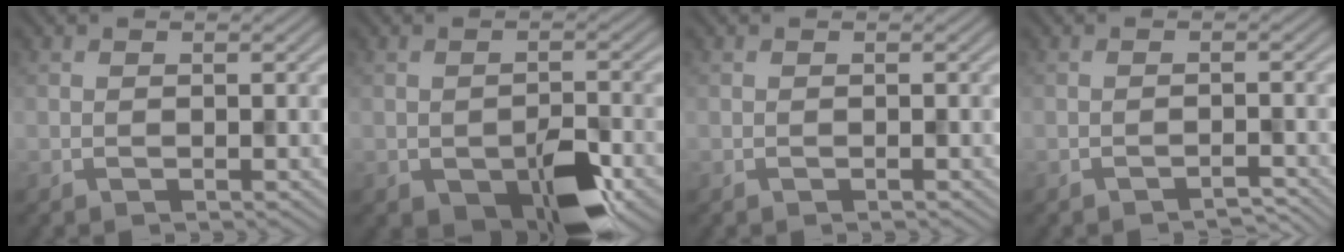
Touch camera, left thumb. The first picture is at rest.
{"total": 7.3, "force": [-3.3, 3.5, 5.5], "torque": [-0.089, -0.009, -0.044]}
{"total": 0.0}
{"total": 1.4, "force": [-1.3, 0.1, 0.5], "torque": [-0.003, 0.004, -0.025]}